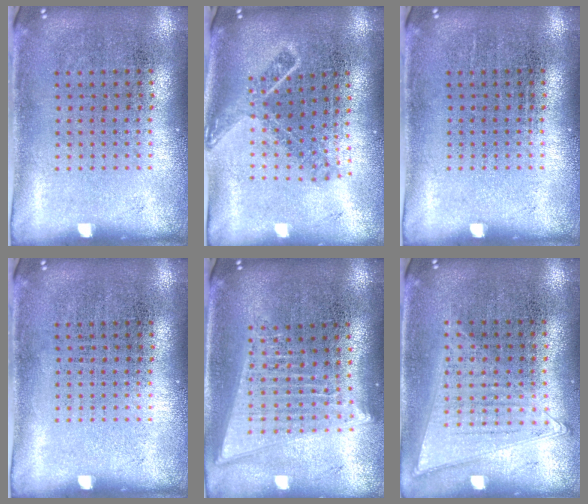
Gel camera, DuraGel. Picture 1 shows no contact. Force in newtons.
{"total": 1.7, "press": 1.2, "slide": 1.2}
{"total": 0.0}
{"total": 0.0}
{"total": 1.8, "press": 1.6, "slide": 0.9}
{"total": 1.1, "press": 1.0, "slide": 0.3}